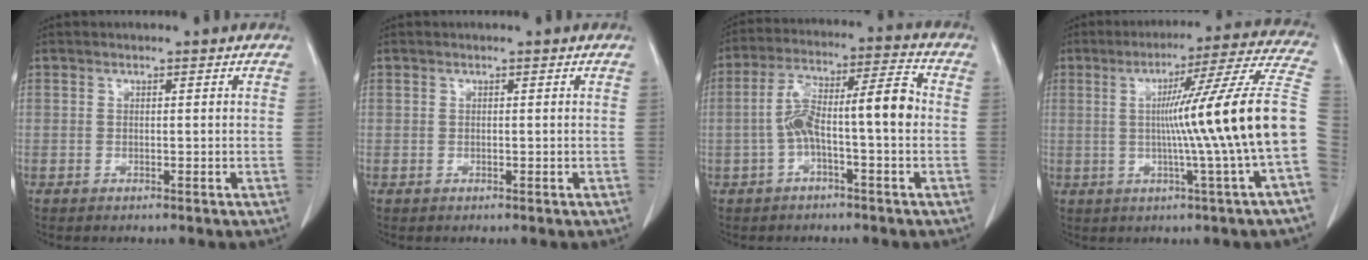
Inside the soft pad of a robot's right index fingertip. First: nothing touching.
{"total": 0.0}
{"total": 10.5, "force": [-1.4, 1.7, 10.2], "torque": [-0.180, 0.041, -0.025]}
{"total": 18.6, "force": [-1.3, -2.7, 18.4], "torque": [-0.234, 0.013, -0.030]}